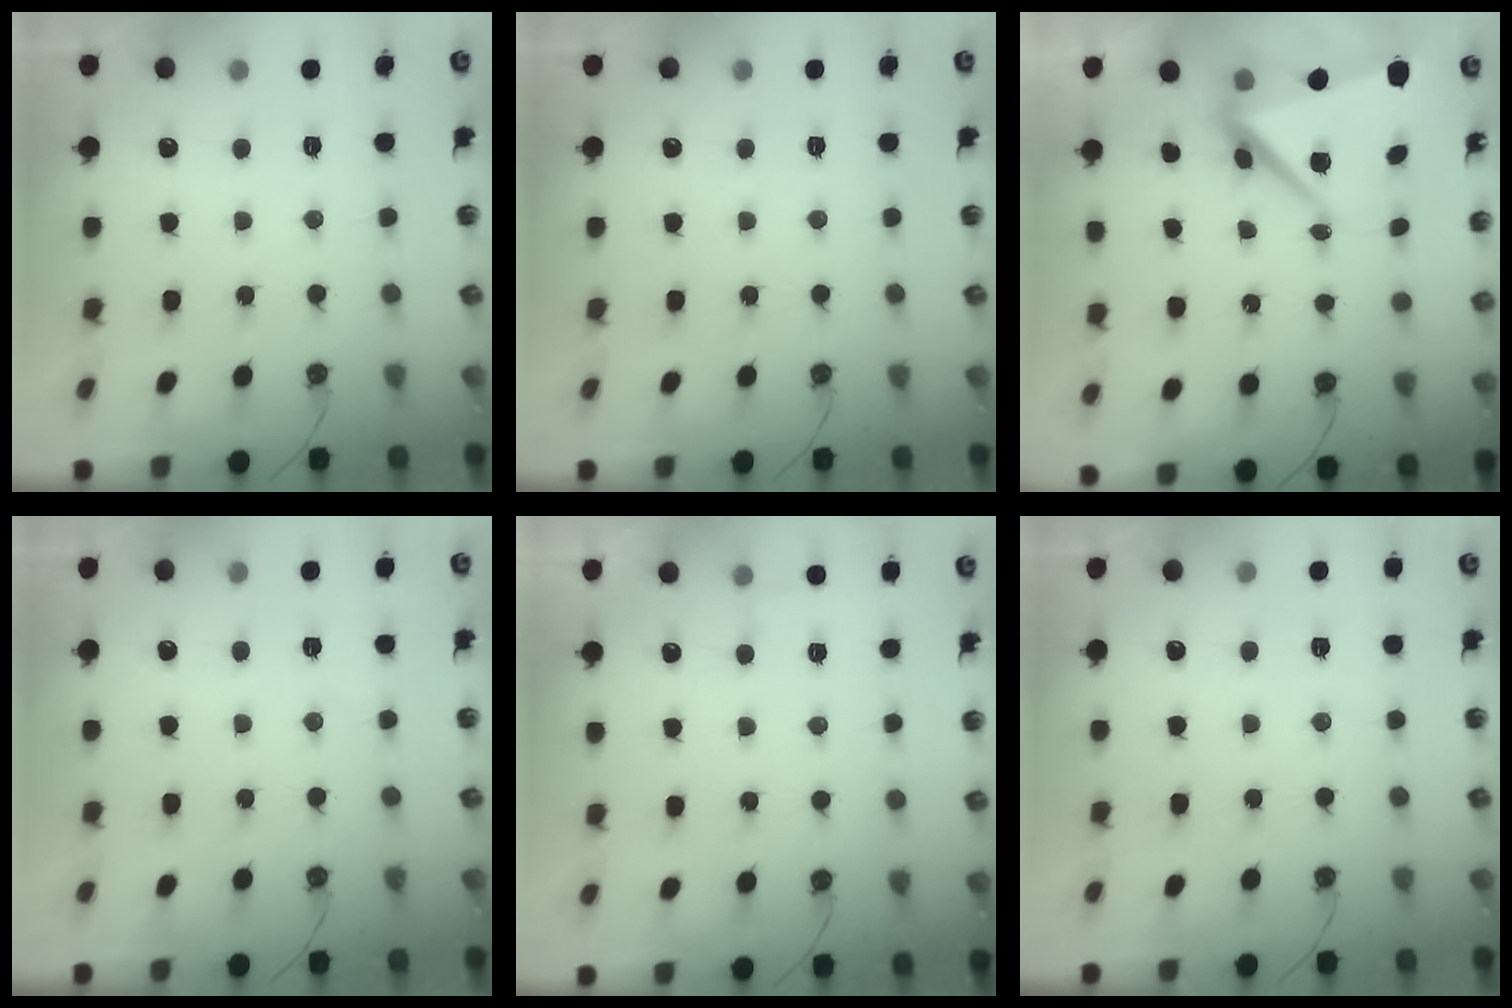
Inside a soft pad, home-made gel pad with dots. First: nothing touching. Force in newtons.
{"total": 0.0}
{"total": 10.2, "press": 8.8, "slide": 5.2}
{"total": 5.0, "press": 4.4, "slide": 2.3}
{"total": 1.7, "press": 1.6, "slide": 0.4}
{"total": 2.3, "press": 2.2, "slide": 0.5}